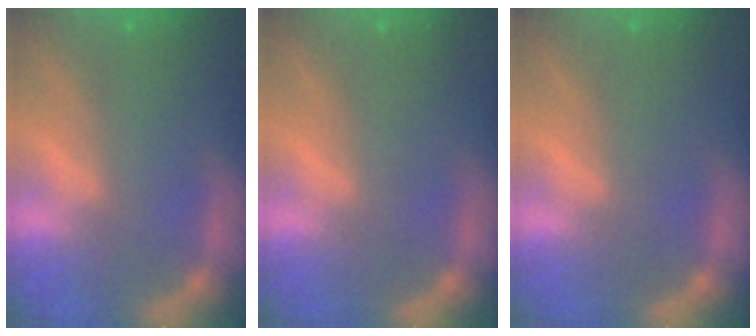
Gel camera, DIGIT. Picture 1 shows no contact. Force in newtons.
{"total": 0.0}
{"total": 0.0}